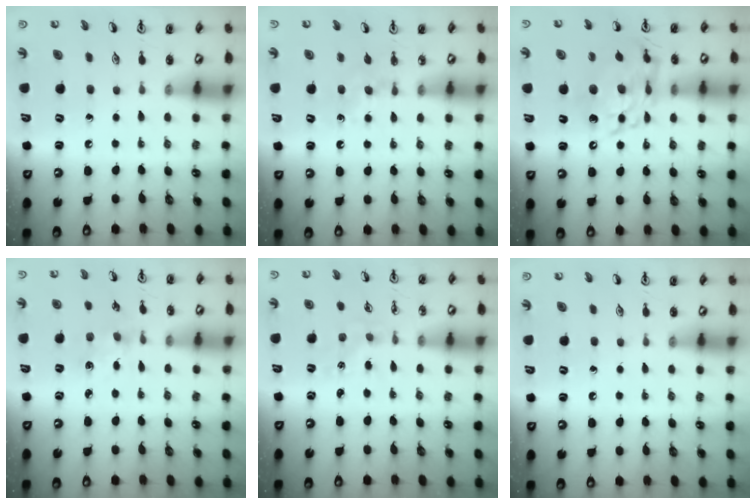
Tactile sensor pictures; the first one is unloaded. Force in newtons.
{"total": 4.2, "press": 4.1, "slide": 0.6}
{"total": 13.0, "press": 13.0, "slide": 1.3}
{"total": 1.5, "press": 1.5, "slide": 0.3}
{"total": 0.8, "press": 0.8, "slide": 0.1}
{"total": 0.0}